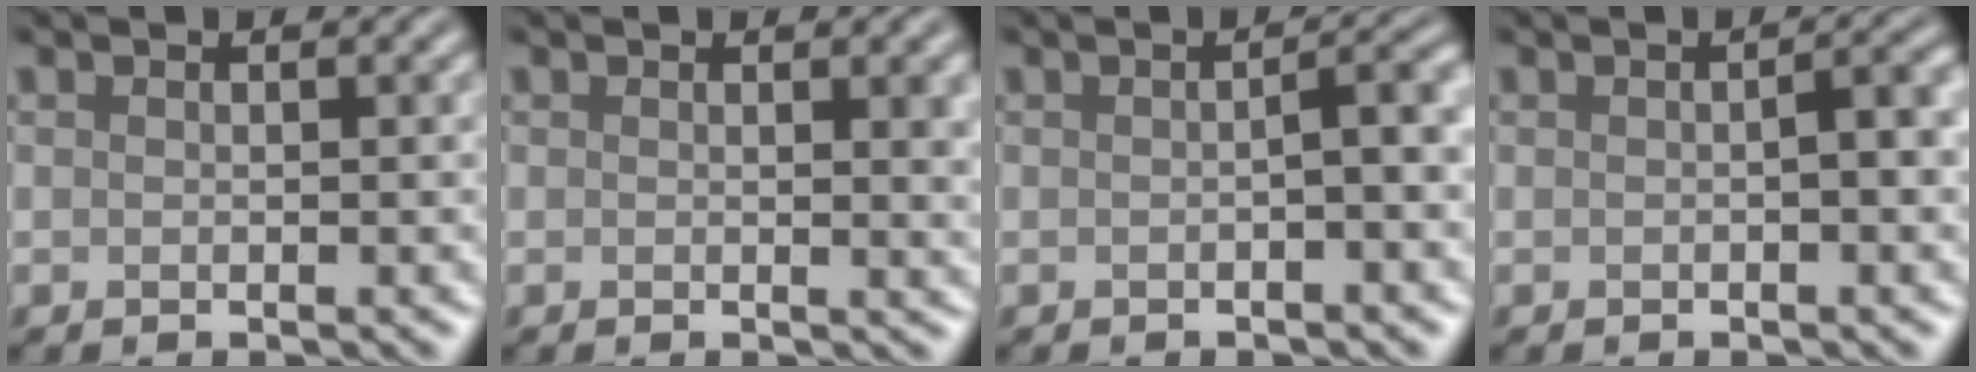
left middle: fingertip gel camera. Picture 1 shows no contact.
{"total": 2.5, "force": [0.5, 0.7, 2.3], "torque": [-0.019, 0.001, 0.004]}
{"total": 2.6, "force": [-0.3, 0.5, 2.6], "torque": [-0.035, 0.011, -0.008]}
{"total": 2.4, "force": [-0.1, 0.4, 2.4], "torque": [-0.036, 0.006, -0.001]}